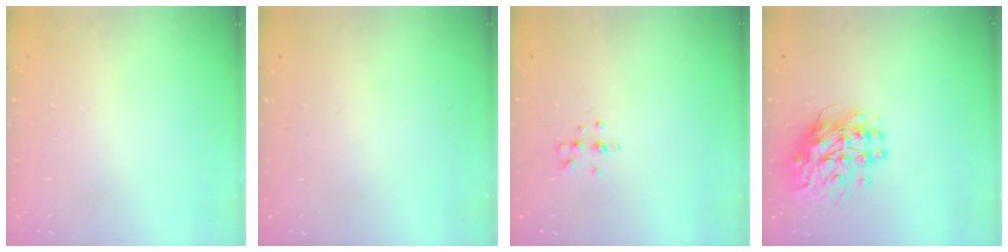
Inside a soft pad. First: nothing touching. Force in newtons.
{"total": 0.0}
{"total": 4.7, "press": 4.6, "slide": 1.1}
{"total": 12.5, "press": 12.5, "slide": 1.1}